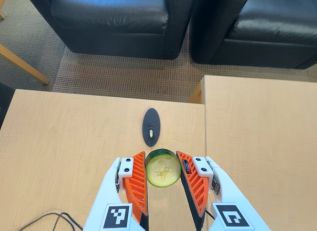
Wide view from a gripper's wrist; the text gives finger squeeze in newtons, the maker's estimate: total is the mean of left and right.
{"total": 10.2, "left": 10.0, "right": 10.4}